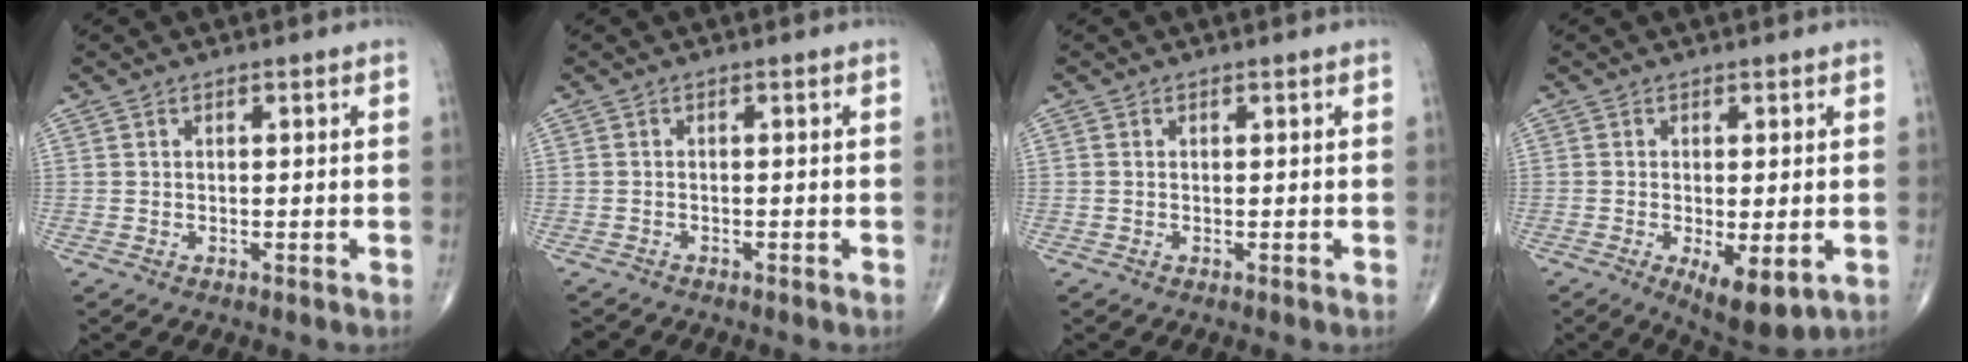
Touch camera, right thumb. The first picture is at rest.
{"total": 2.6, "force": [-2.3, 1.3, 0.3], "torque": [-0.009, 0.005, -0.034]}
{"total": 0.0}
{"total": 7.6, "force": [-2.2, 2.9, 6.7], "torque": [-0.100, -0.020, -0.025]}